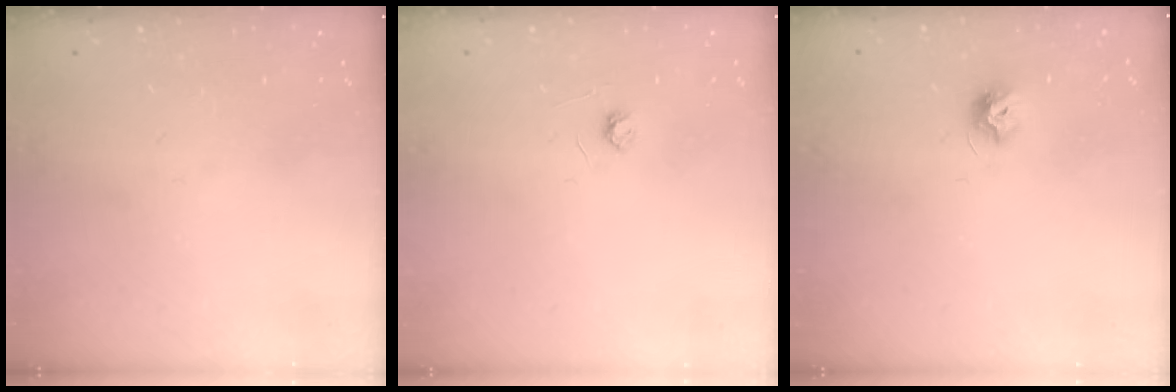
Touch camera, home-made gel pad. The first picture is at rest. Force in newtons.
{"total": 2.6, "press": 2.6, "slide": 0.3}
{"total": 7.1, "press": 7.1, "slide": 0.5}